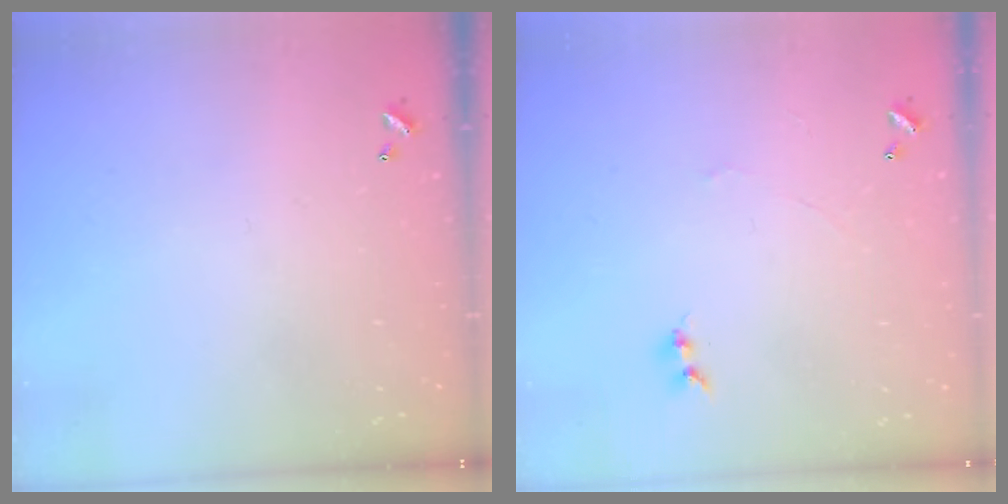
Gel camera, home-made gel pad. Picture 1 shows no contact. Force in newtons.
{"total": 0.0}